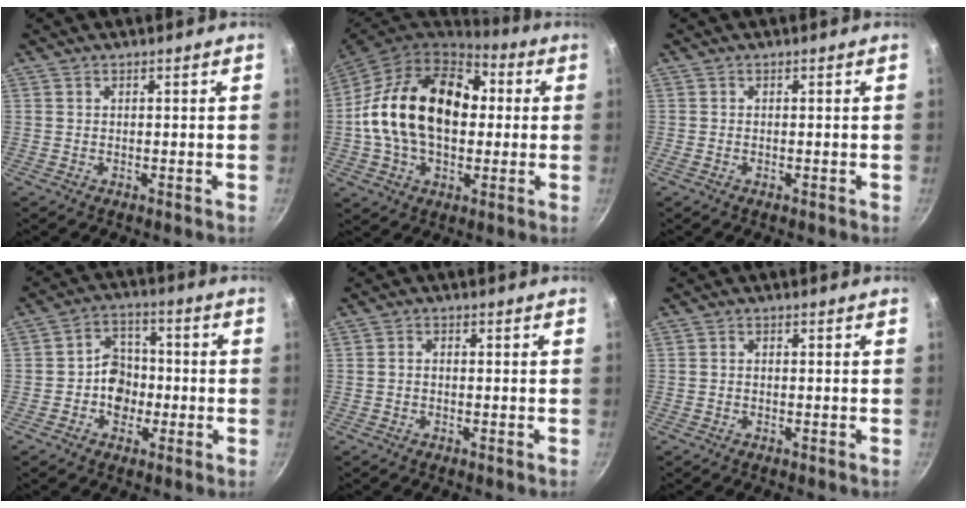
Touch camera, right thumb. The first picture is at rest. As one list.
[{"total": 22.8, "force": [1.9, 15.4, 16.7], "torque": [-0.264, 0.036, 0.022]}, {"total": 0.0}, {"total": 7.8, "force": [-1.3, 6.6, 4.0], "torque": [-0.016, 0.021, -0.030]}, {"total": 1.3, "force": [-0.3, 0.9, 0.9], "torque": [-0.017, 0.009, -0.007]}, {"total": 0.7, "force": [-0.2, 0.5, 0.4], "torque": [-0.009, 0.005, -0.003]}]